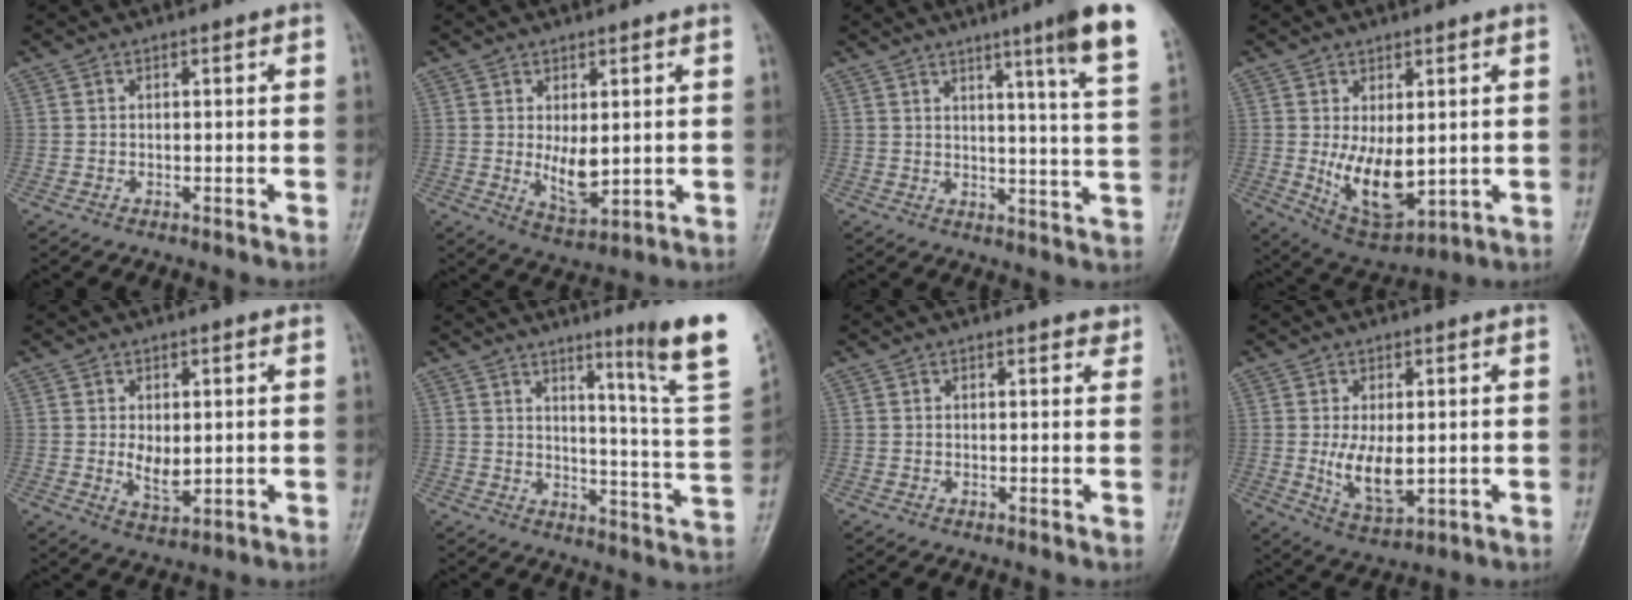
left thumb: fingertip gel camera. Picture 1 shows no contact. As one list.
[{"total": 6.1, "force": [0.6, 2.9, 5.3], "torque": [-0.077, -0.019, 0.023]}, {"total": 12.7, "force": [7.5, -0.1, 10.3], "torque": [-0.135, -0.043, 0.091]}, {"total": 10.0, "force": [0.1, 5.1, 8.6], "torque": [-0.127, -0.025, 0.025]}, {"total": 4.7, "force": [0.5, 2.6, 3.9], "torque": [-0.056, -0.014, 0.018]}, {"total": 16.4, "force": [9.5, 0.1, 13.3], "torque": [-0.162, -0.070, 0.132]}, {"total": 2.0, "force": [1.7, 0.7, 0.7], "torque": [0.005, -0.007, 0.017]}, {"total": 7.5, "force": [0.1, 3.7, 6.6], "torque": [-0.106, -0.019, 0.015]}]